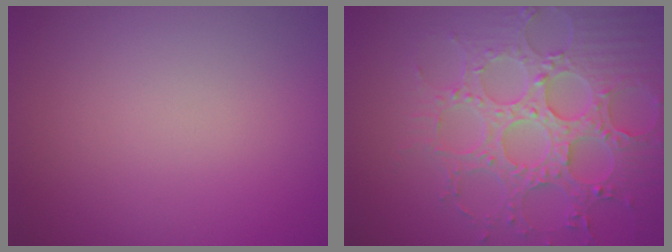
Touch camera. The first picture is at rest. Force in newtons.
{"total": 7.2, "press": 5.9, "slide": 4.1}